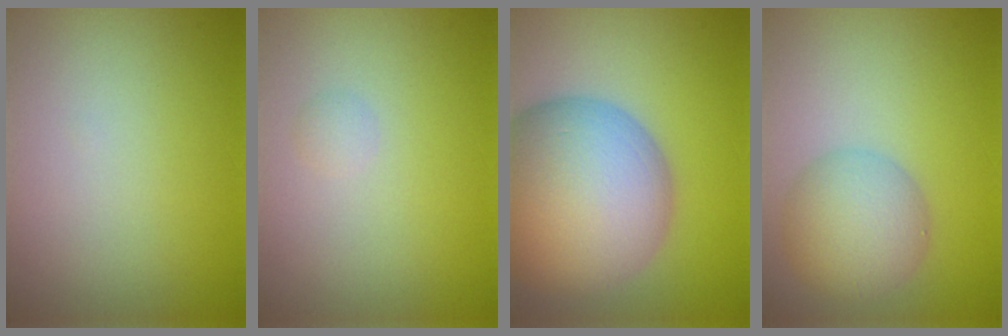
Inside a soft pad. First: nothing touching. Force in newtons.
{"total": 0.7, "press": 0.7, "slide": 0.0}
{"total": 15.3, "press": 15.3, "slide": 0.9}
{"total": 5.0, "press": 5.0, "slide": 0.2}